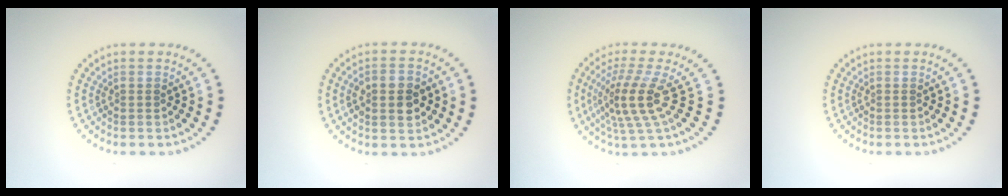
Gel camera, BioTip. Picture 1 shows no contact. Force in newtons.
{"total": 3.8, "press": 3.8, "slide": 0.3}
{"total": 4.3, "press": 3.0, "slide": 3.1}
{"total": 0.0}